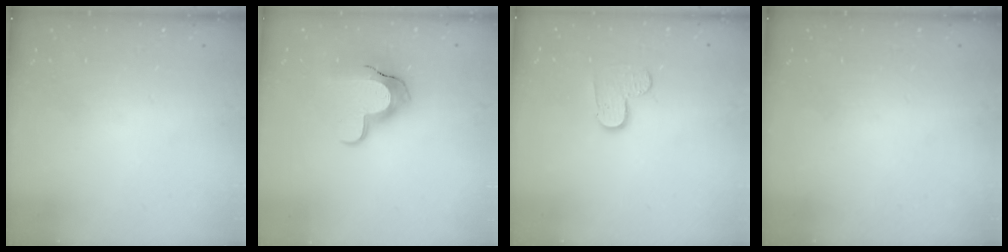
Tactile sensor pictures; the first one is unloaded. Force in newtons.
{"total": 12.9, "press": 12.9, "slide": 0.9}
{"total": 4.8, "press": 4.8, "slide": 0.5}
{"total": 0.0}